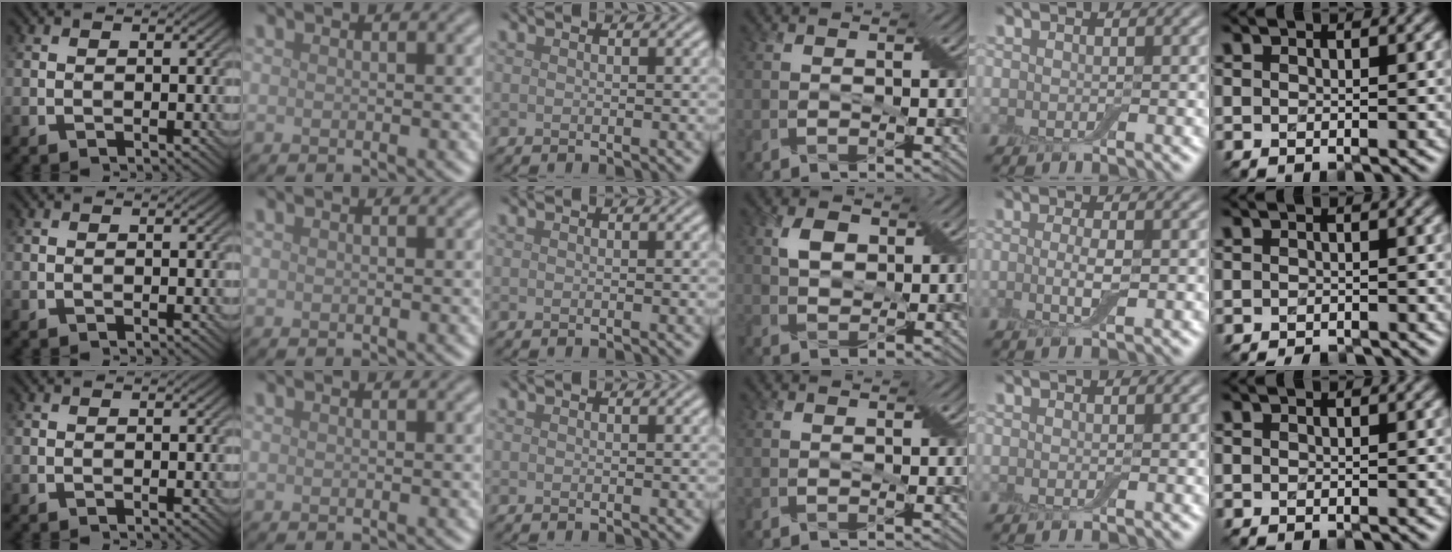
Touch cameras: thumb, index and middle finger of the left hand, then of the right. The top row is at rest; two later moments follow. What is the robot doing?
{"motion": "fold", "object": "apron"}